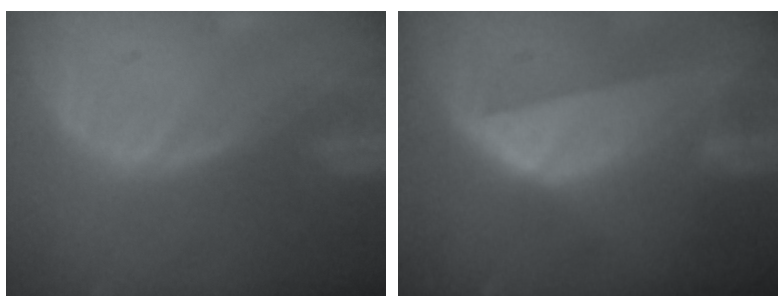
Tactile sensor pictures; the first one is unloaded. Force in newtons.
{"total": 8.2, "press": 7.2, "slide": 3.8}